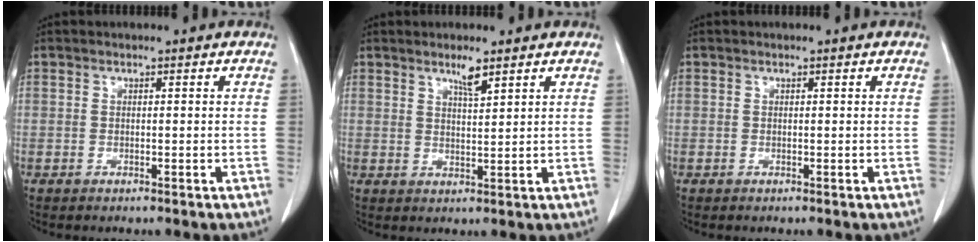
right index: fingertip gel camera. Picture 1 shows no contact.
{"total": 2.9, "force": [2.1, 0.2, 1.9], "torque": [-0.039, -0.003, 0.039]}
{"total": 0.0}